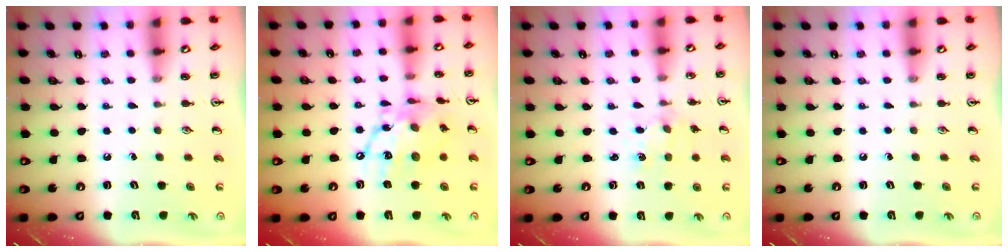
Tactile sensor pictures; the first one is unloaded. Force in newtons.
{"total": 14.6, "press": 14.5, "slide": 1.5}
{"total": 3.0, "press": 3.0, "slide": 0.3}
{"total": 0.0}